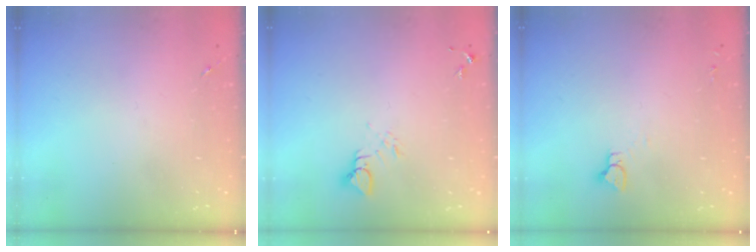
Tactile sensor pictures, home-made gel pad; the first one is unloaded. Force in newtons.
{"total": 3.8, "press": 3.8, "slide": 0.2}
{"total": 3.2, "press": 3.2, "slide": 0.2}